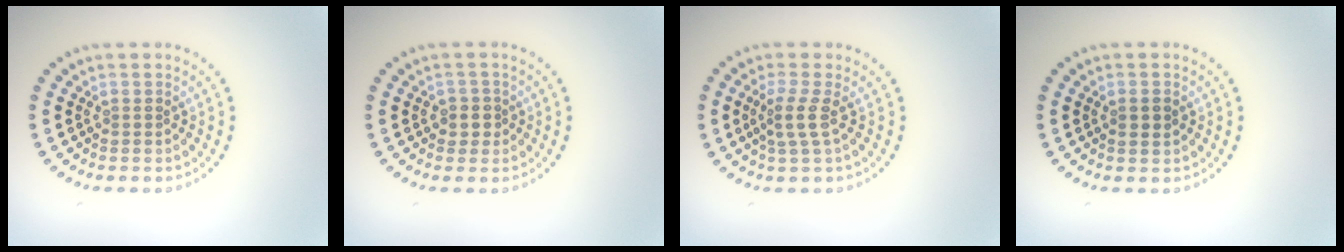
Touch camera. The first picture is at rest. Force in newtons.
{"total": 1.6, "press": 1.4, "slide": 0.7}
{"total": 2.2, "press": 1.7, "slide": 1.4}
{"total": 1.4, "press": 1.4, "slide": 0.2}